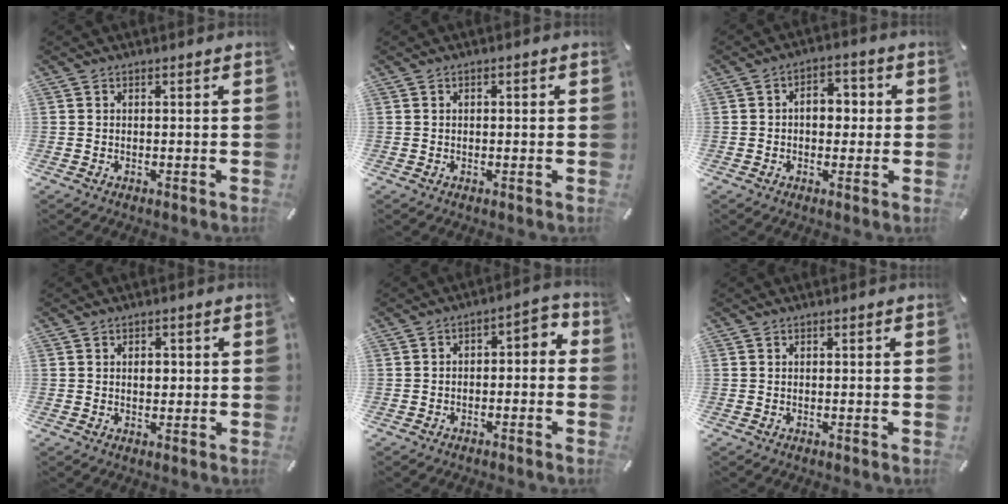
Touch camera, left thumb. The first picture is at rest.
{"total": 0.9, "force": [0.0, 0.6, 0.6], "torque": [-0.011, 0.003, -0.002]}
{"total": 6.3, "force": [-0.1, 4.2, 4.6], "torque": [-0.054, 0.004, -0.011]}
{"total": 2.3, "force": [0.2, 1.8, 1.4], "torque": [-0.014, -0.001, -0.002]}
{"total": 4.1, "force": [-2.8, 2.2, 2.1], "torque": [-0.036, 0.021, -0.056]}
{"total": 0.0}